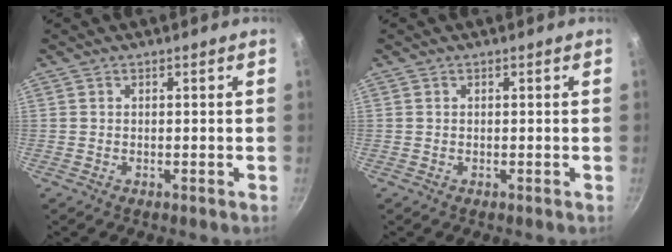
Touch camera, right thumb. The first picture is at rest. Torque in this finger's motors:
{"motor_torque": [0.00, 0.00, 0.10, 0.35, 0.04]}